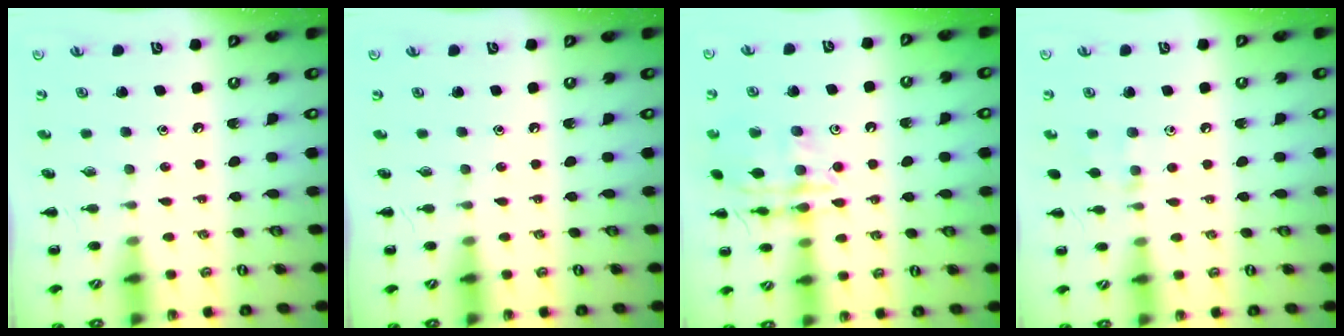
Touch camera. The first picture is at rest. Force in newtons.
{"total": 0.0}
{"total": 15.4, "press": 15.3, "slide": 1.2}
{"total": 6.6, "press": 6.3, "slide": 2.0}